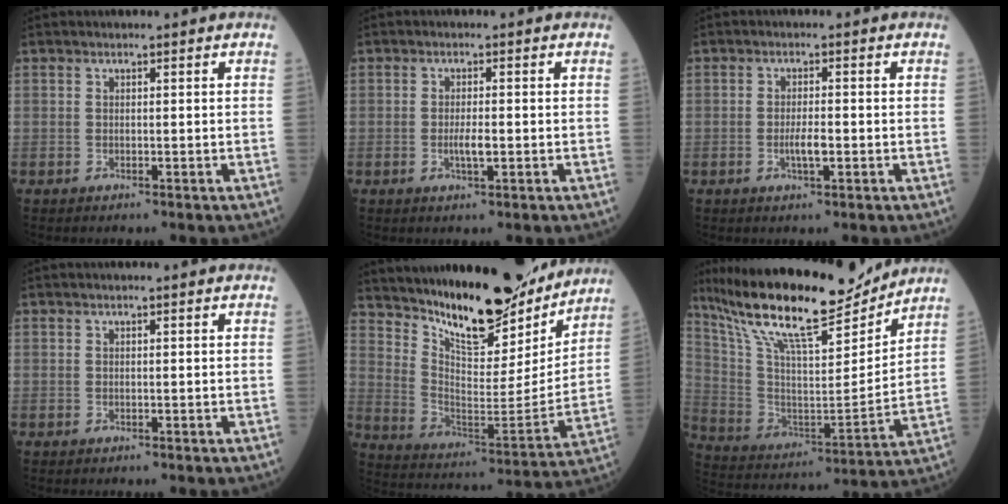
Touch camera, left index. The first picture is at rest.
{"total": 2.3, "force": [-0.6, 0.5, 2.2], "torque": [-0.045, -0.001, -0.010]}
{"total": 2.6, "force": [-0.8, 0.6, 2.4], "torque": [-0.048, 0.000, -0.013]}
{"total": 0.0}
{"total": 19.3, "force": [16.7, 5.1, 8.3], "torque": [-0.141, -0.031, 0.265]}
{"total": 21.7, "force": [17.9, 3.8, 11.6], "torque": [-0.220, 0.003, 0.314]}